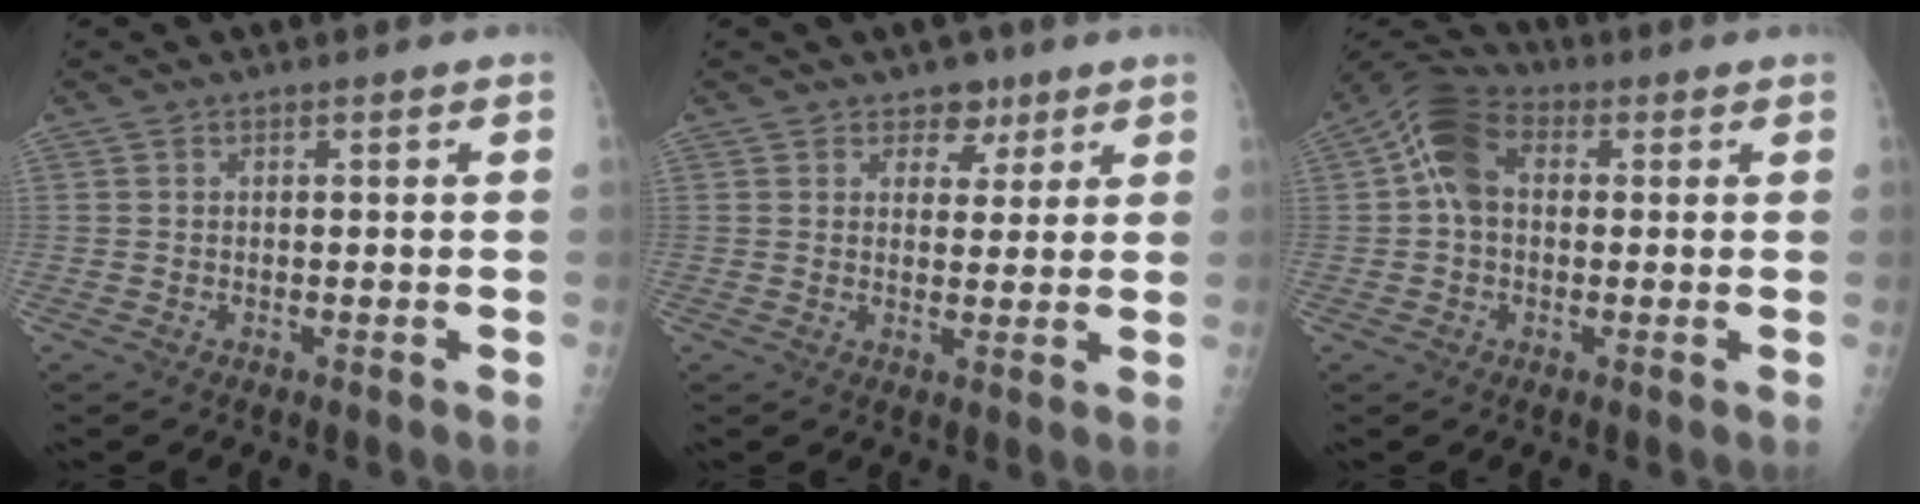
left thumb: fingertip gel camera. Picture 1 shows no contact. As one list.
[{"total": 4.5, "force": [2.8, 3.2, 1.4], "torque": [0.012, -0.012, 0.039]}, {"total": 9.1, "force": [1.2, 6.5, 6.2], "torque": [-0.110, 0.026, 0.009]}]